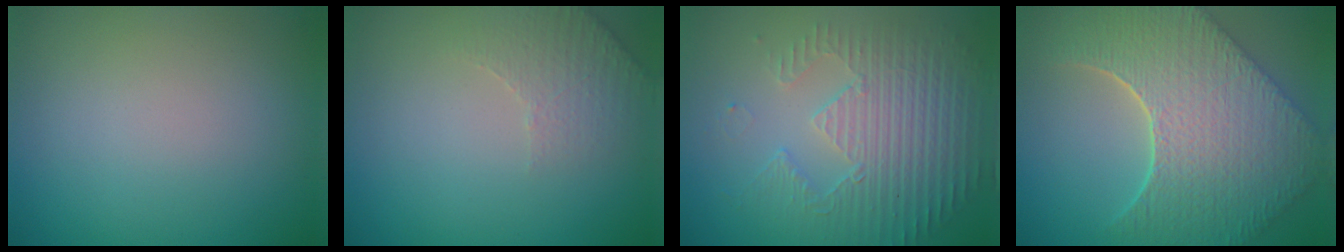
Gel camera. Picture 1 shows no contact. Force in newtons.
{"total": 2.3, "press": 2.3, "slide": 0.6}
{"total": 3.9, "press": 3.6, "slide": 1.5}
{"total": 9.9, "press": 7.1, "slide": 6.8}